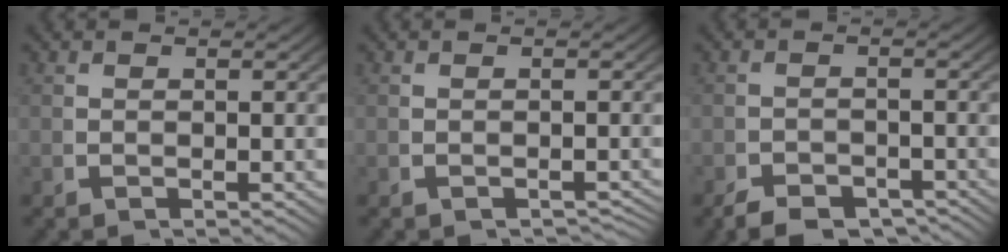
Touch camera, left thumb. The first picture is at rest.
{"total": 2.1, "force": [-2.1, 0.4, 0.4], "torque": [0.000, -0.001, -0.030]}
{"total": 3.5, "force": [-3.0, 1.4, 1.1], "torque": [-0.003, -0.015, -0.050]}